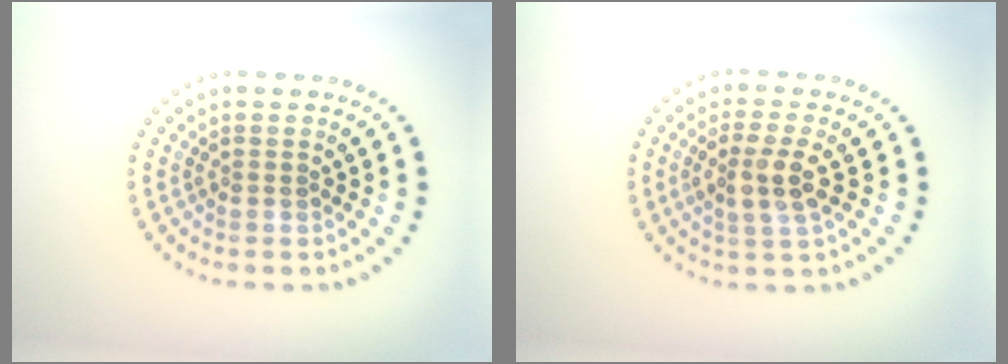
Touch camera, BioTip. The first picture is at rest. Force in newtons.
{"total": 3.1, "press": 2.8, "slide": 1.3}